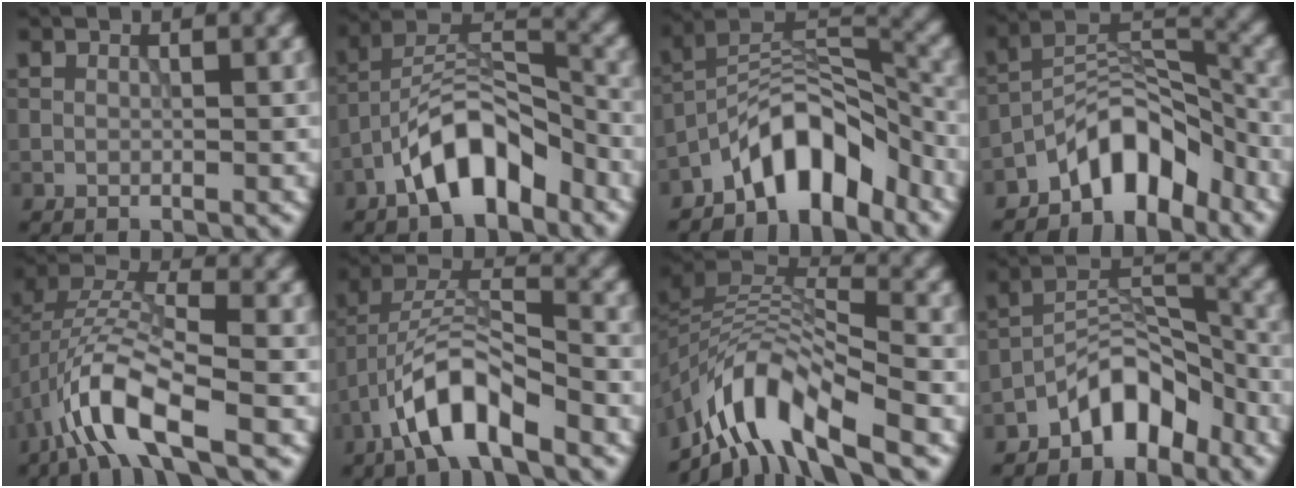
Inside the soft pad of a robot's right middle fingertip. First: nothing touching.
{"total": 8.0, "force": [-4.6, 3.5, 5.5], "torque": [-0.085, 0.019, -0.088]}
{"total": 7.2, "force": [-5.0, 3.1, 4.2], "torque": [-0.050, 0.013, -0.098]}
{"total": 6.5, "force": [-4.7, 2.8, 3.4], "torque": [-0.037, 0.013, -0.093]}
{"total": 7.5, "force": [-3.3, 2.6, 6.2], "torque": [-0.127, 0.008, -0.073]}
{"total": 7.5, "force": [-4.4, 2.5, 5.6], "torque": [-0.098, 0.012, -0.083]}
{"total": 8.5, "force": [-5.6, 3.1, 5.5], "torque": [-0.081, 0.008, -0.114]}
{"total": 5.8, "force": [-4.0, 2.7, 3.2], "torque": [-0.034, 0.019, -0.078]}